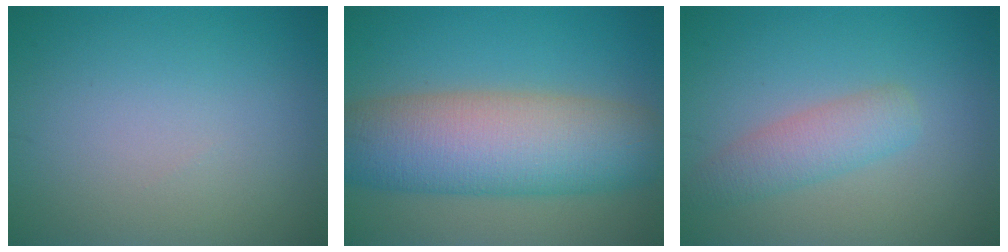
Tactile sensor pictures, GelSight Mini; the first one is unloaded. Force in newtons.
{"total": 10.8, "press": 10.8, "slide": 0.5}
{"total": 3.0, "press": 3.0, "slide": 0.2}